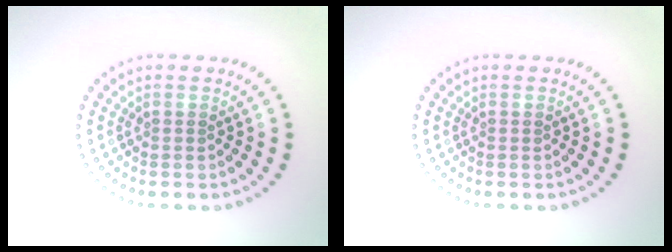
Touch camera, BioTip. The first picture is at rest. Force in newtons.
{"total": 0.0}